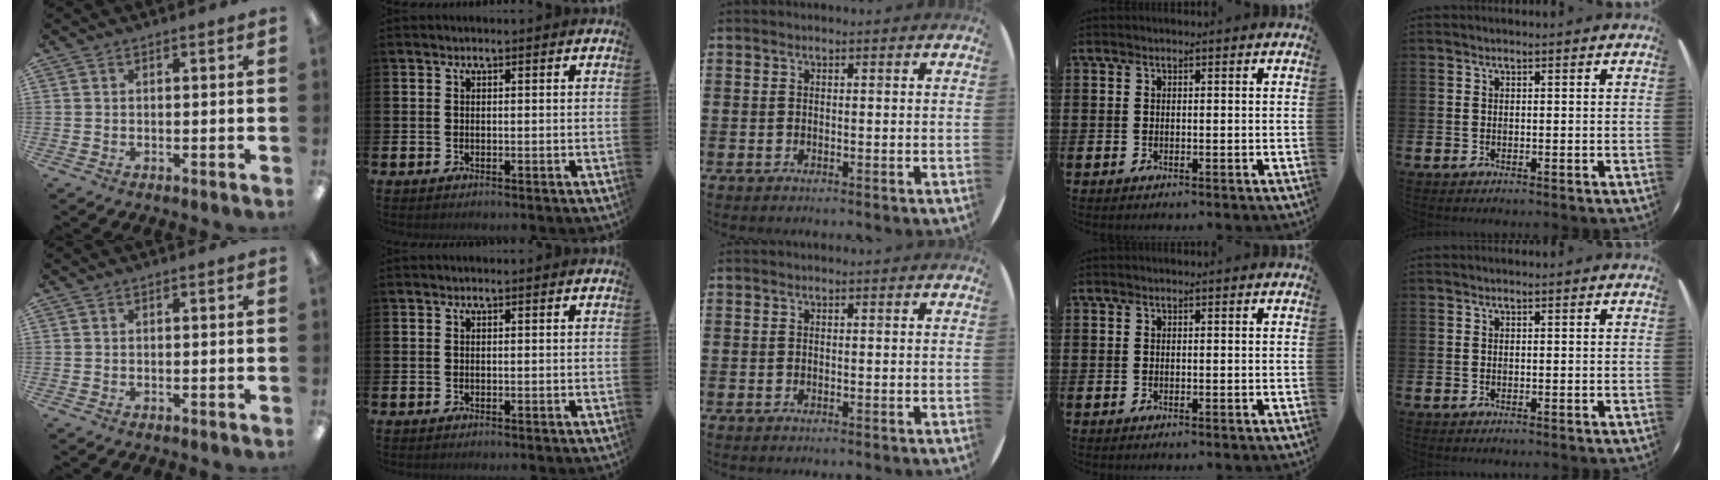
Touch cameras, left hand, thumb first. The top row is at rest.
{}